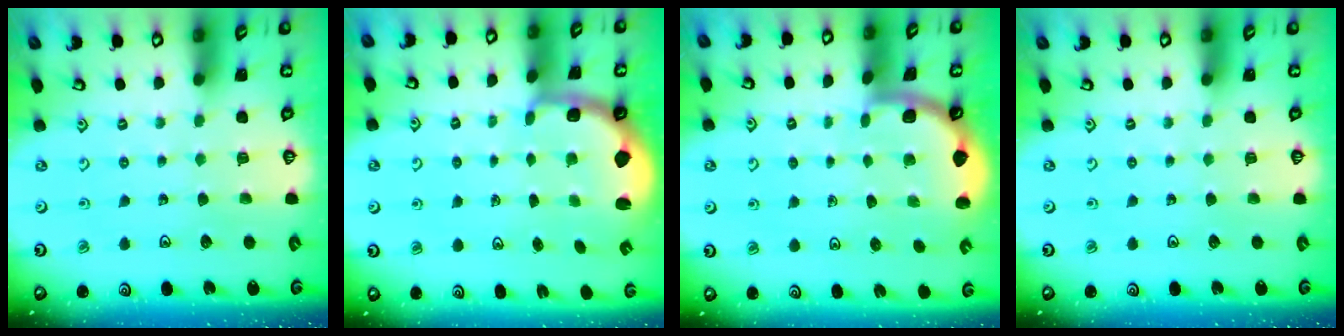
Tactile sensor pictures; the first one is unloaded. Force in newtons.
{"total": 2.5, "press": 1.5, "slide": 2.0}
{"total": 1.9, "press": 1.9, "slide": 0.0}
{"total": 0.0}